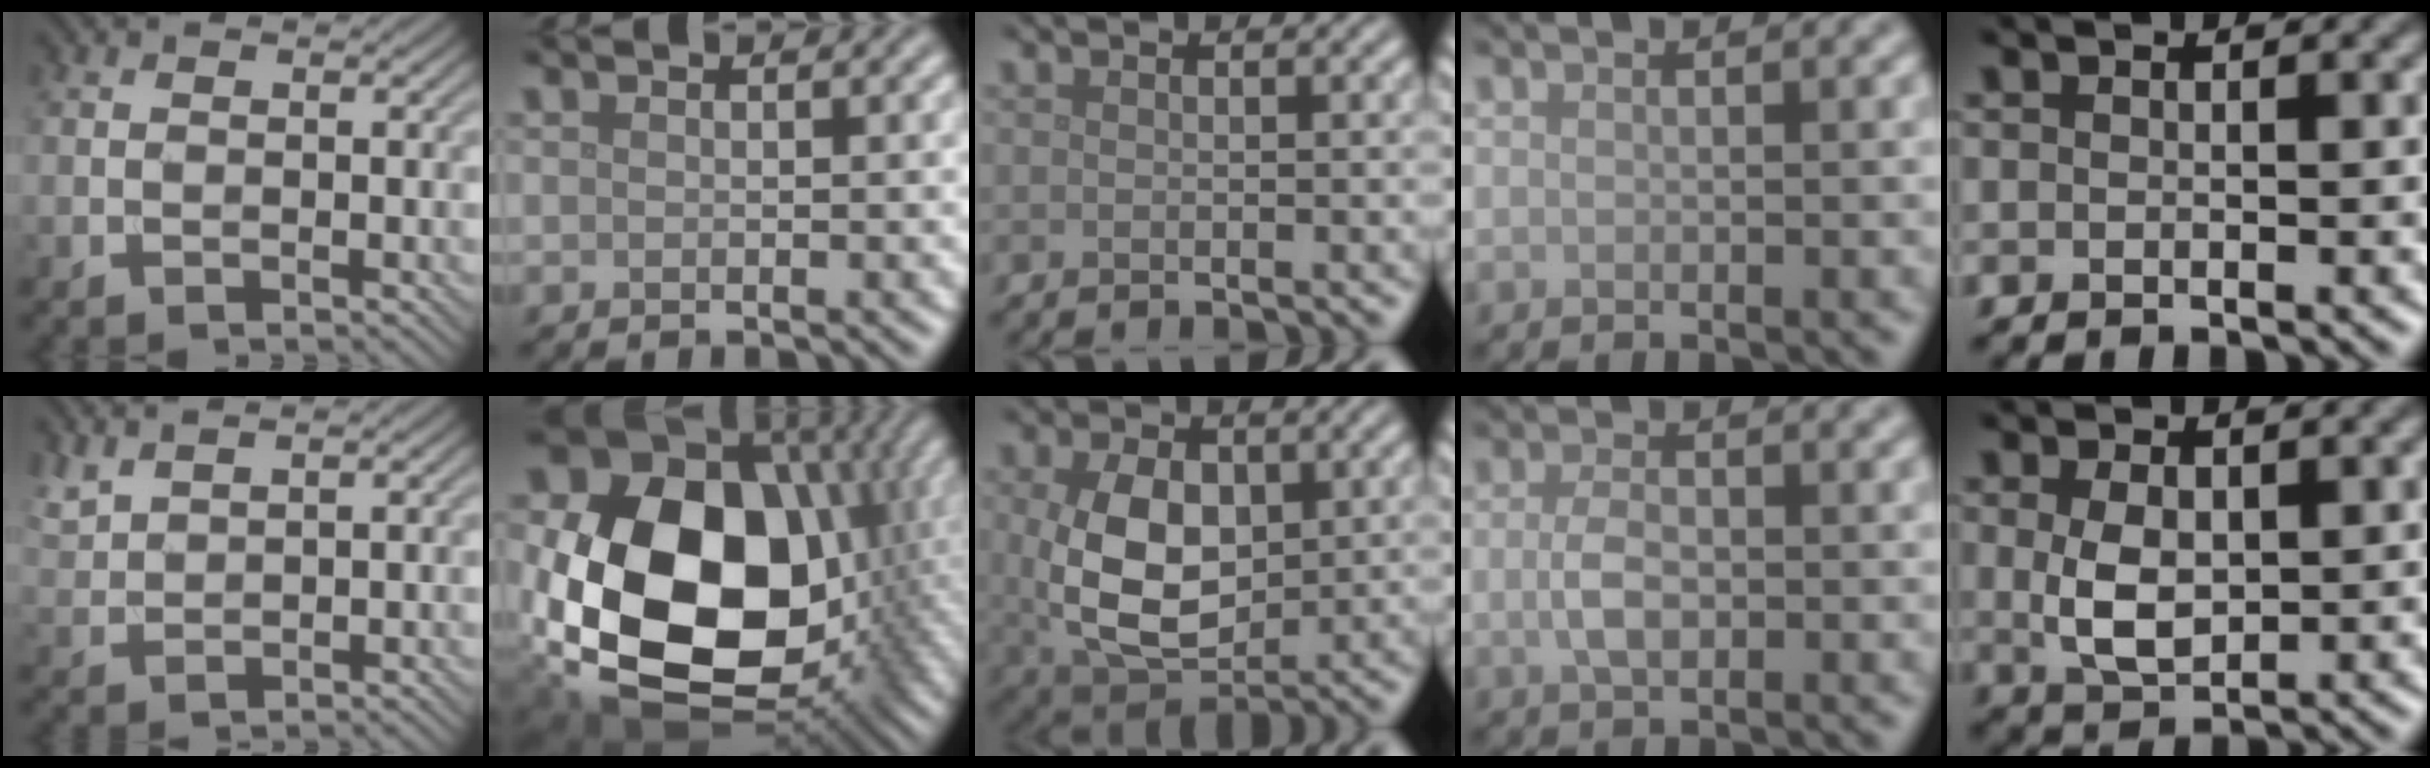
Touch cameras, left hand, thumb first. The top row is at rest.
{"thumb": {"total": 3.0, "force": [2.6, 0.6, 1.2], "torque": [-0.038, 0.007, 0.062]}, "index": {"total": 22.7, "force": [0.0, 17.0, 15.1], "torque": [-0.331, -0.045, 0.029]}, "middle": {"total": 8.6, "force": [0.5, 5.7, 6.4], "torque": [-0.147, -0.016, 0.022]}, "ring": {"total": 2.6, "force": [-0.3, 1.4, 2.1], "torque": [-0.046, -0.001, -0.008]}, "little": {"total": 3.9, "force": [0.4, 2.4, 3.1], "torque": [-0.070, -0.002, 0.014]}}